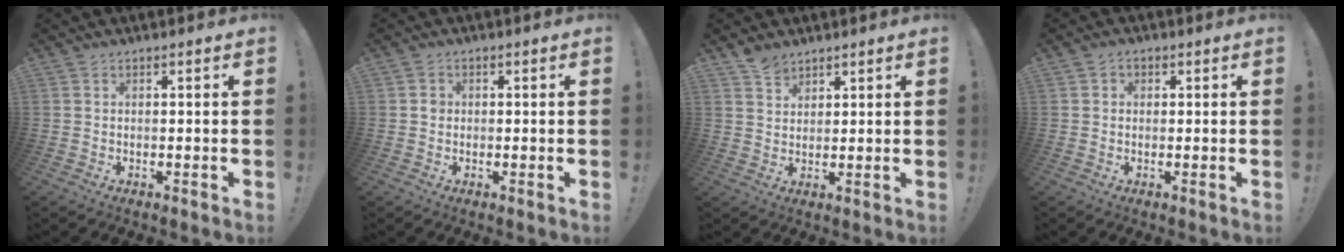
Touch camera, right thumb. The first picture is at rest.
{"total": 1.3, "force": [-0.2, 1.2, 0.5], "torque": [0.005, -0.002, -0.007]}
{"total": 4.3, "force": [3.6, 2.2, 0.8], "torque": [-0.002, -0.022, 0.066]}
{"total": 1.7, "force": [0.0, 1.5, 0.8], "torque": [-0.010, 0.004, -0.001]}